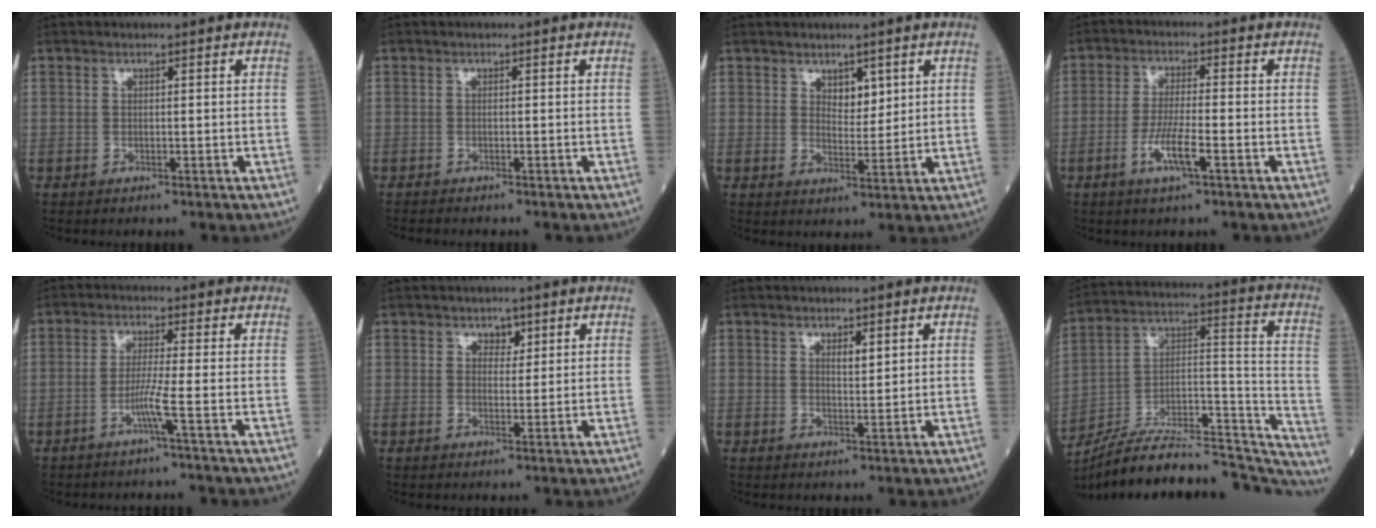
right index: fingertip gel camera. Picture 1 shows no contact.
{"total": 2.9, "force": [-2.6, 0.3, 1.3], "torque": [-0.022, -0.006, -0.035]}
{"total": 3.2, "force": [1.7, 1.7, 2.1], "torque": [-0.030, -0.003, 0.032]}
{"total": 5.7, "force": [-2.5, 0.4, 5.2], "torque": [-0.103, -0.007, -0.047]}
{"total": 3.5, "force": [-1.6, -1.2, 2.9], "torque": [-0.062, -0.006, -0.036]}
{"total": 2.0, "force": [1.2, 1.3, 0.9], "torque": [-0.007, -0.001, 0.017]}
{"total": 1.8, "force": [1.0, 0.4, 1.5], "torque": [-0.026, -0.001, 0.017]}
{"total": 30.9, "force": [-27.9, 6.3, 11.9], "torque": [-0.143, 0.023, -0.409]}